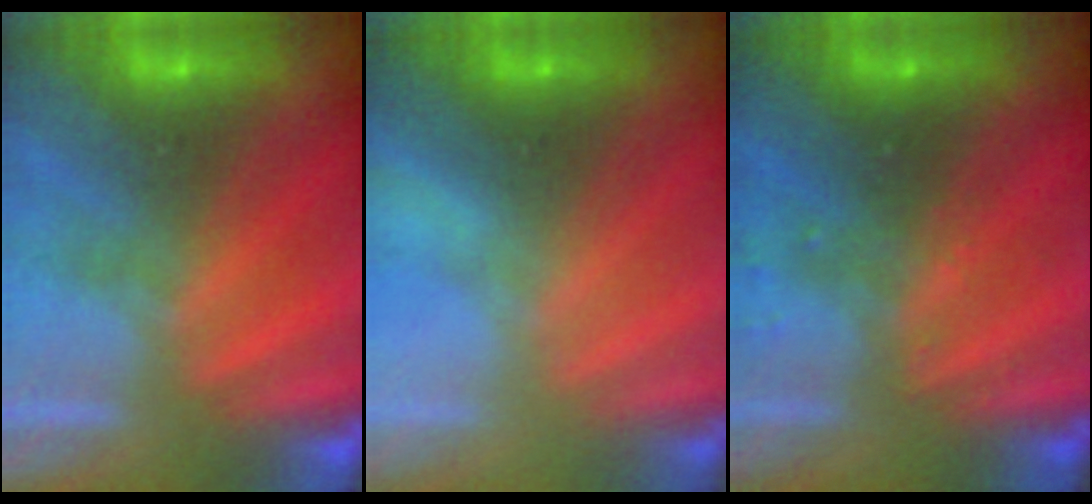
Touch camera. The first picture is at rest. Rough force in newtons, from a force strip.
{"total": 2.7}
{"total": 2.9}